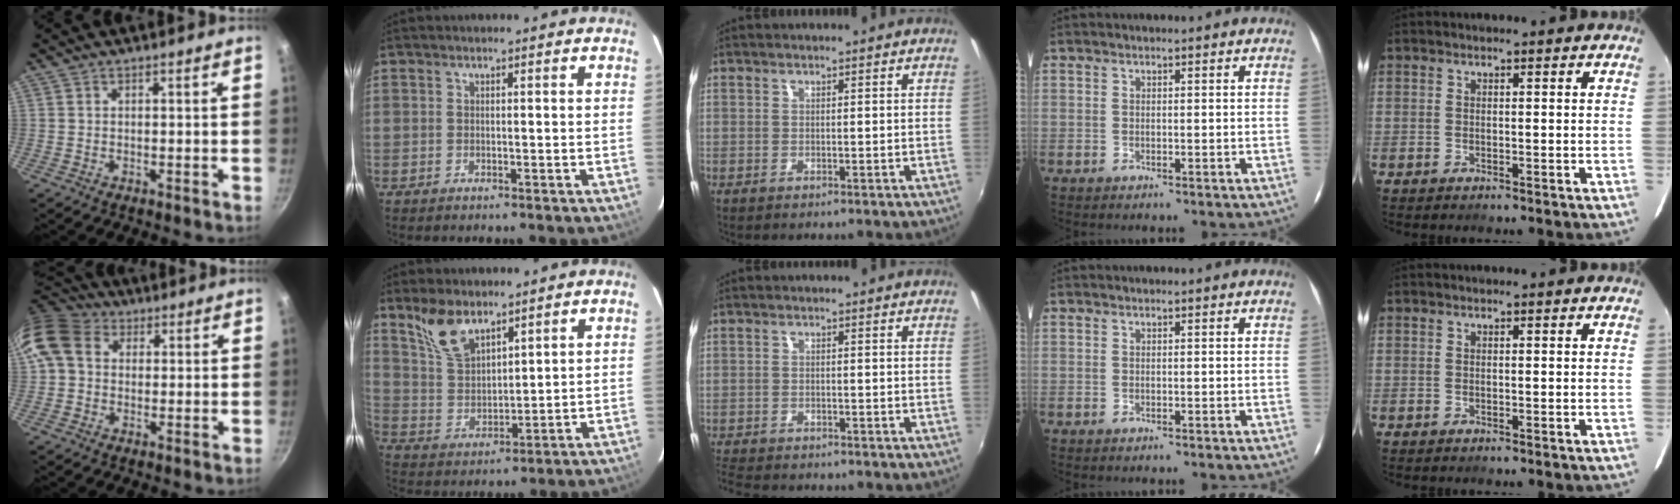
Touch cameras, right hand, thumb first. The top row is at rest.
{"thumb": {"total": 10.6, "force": [2.2, 8.6, 5.8], "torque": [-0.096, 0.018, 0.023]}, "index": {"total": 8.8, "force": [6.5, 3.8, 4.6], "torque": [-0.088, 0.007, 0.139]}, "middle": {"total": 7.0, "force": [-6.5, 1.4, 2.2], "torque": [-0.069, -0.023, -0.113]}}